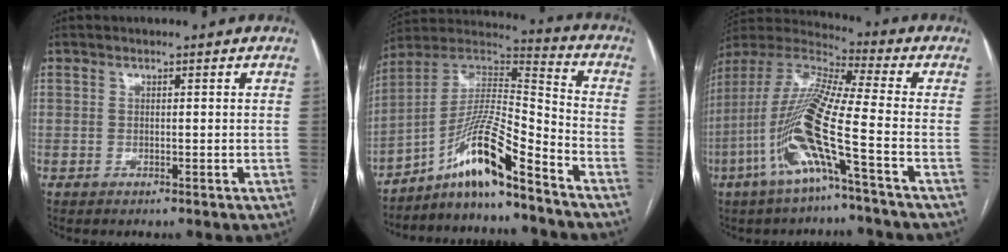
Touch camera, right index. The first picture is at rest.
{"total": 13.1, "force": [-9.3, 0.5, 9.2], "torque": [-0.172, 0.019, -0.168]}
{"total": 16.0, "force": [-5.8, 0.2, 14.9], "torque": [-0.319, -0.005, -0.121]}